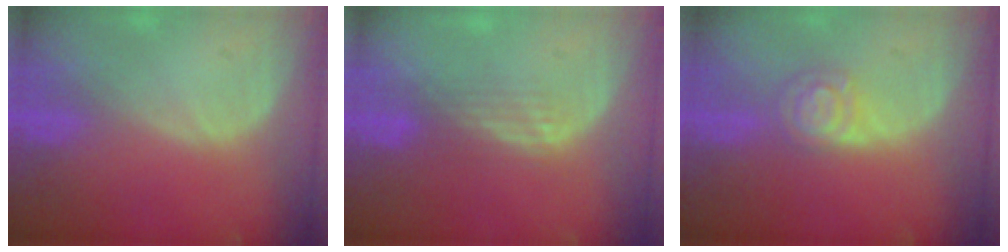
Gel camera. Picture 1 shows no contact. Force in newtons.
{"total": 3.0, "press": 2.5, "slide": 1.6}
{"total": 4.4, "press": 4.4, "slide": 0.0}